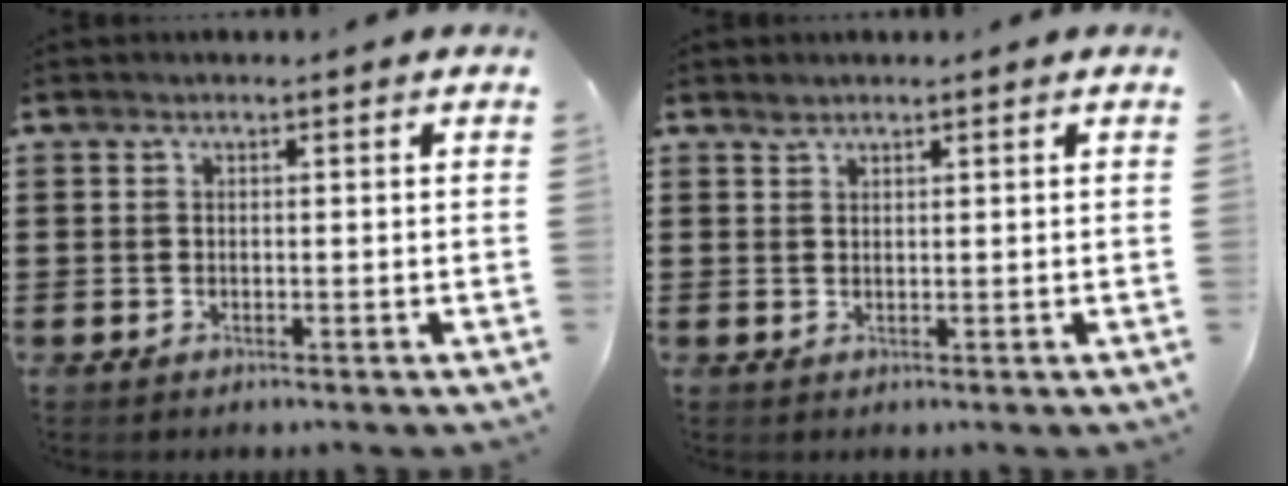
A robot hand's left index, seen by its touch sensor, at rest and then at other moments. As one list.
[{"total": 1.1, "force": [1.0, 0.5, 0.0], "torque": [-0.003, 0.001, 0.021]}]